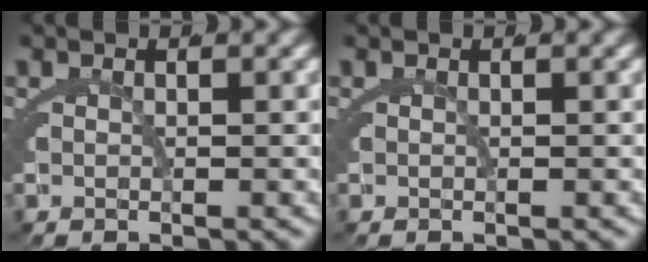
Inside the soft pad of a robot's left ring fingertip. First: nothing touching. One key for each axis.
{"total": 0.0}